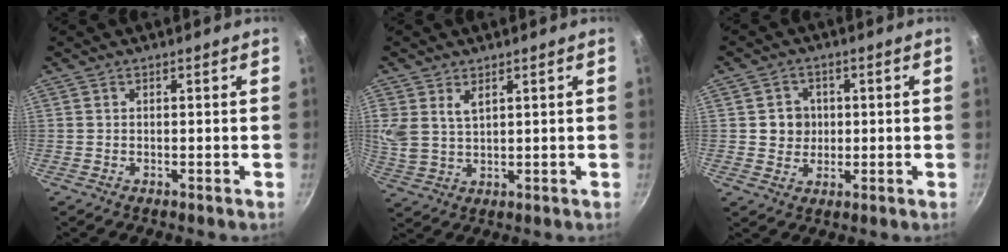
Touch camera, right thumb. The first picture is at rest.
{"total": 6.5, "force": [3.1, 3.9, 4.1], "torque": [-0.080, -0.016, 0.065]}
{"total": 4.9, "force": [0.5, 4.6, 1.6], "torque": [0.003, 0.003, 0.008]}